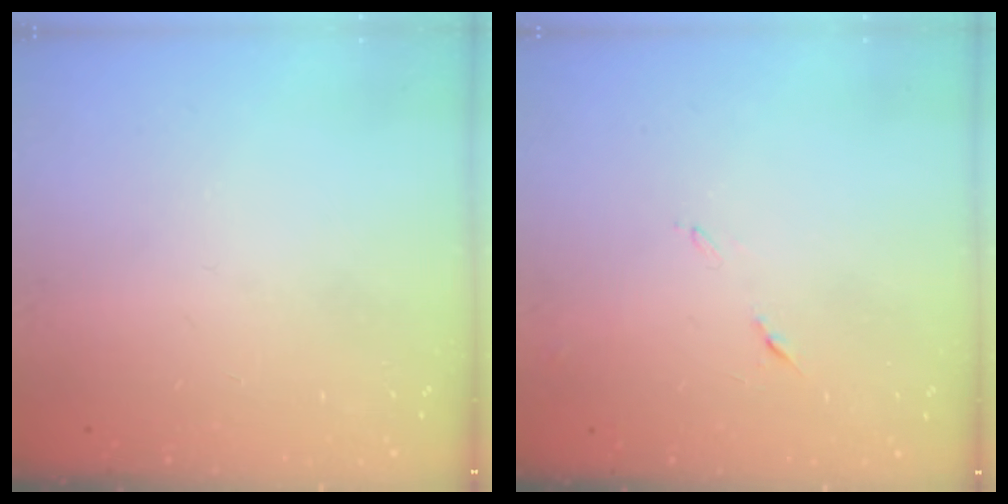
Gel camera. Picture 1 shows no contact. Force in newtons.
{"total": 6.1, "press": 6.1, "slide": 0.6}